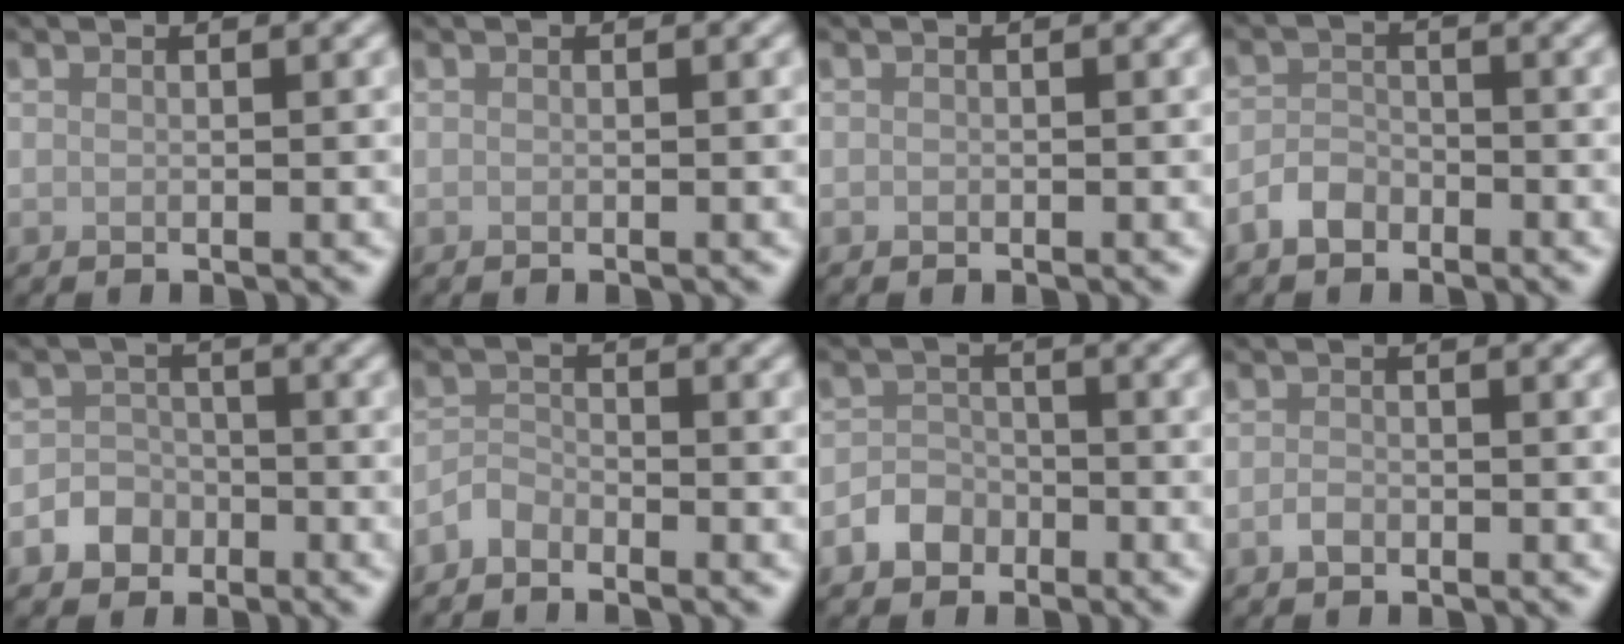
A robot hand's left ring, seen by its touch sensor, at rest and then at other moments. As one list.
[{"total": 0.0}, {"total": 0.0}, {"total": 2.2, "force": [-1.5, 1.4, 0.8], "torque": [-0.011, 0.006, -0.034]}, {"total": 2.6, "force": [-1.3, 2.1, 0.6], "torque": [0.006, 0.008, -0.030]}, {"total": 1.7, "force": [-1.5, 0.6, 0.3], "torque": [-0.004, 0.008, -0.037]}, {"total": 2.5, "force": [-1.4, 1.9, 0.6], "torque": [-0.004, 0.008, -0.031]}, {"total": 1.0, "force": [-0.6, 0.7, 0.5], "torque": [-0.011, 0.001, -0.015]}]